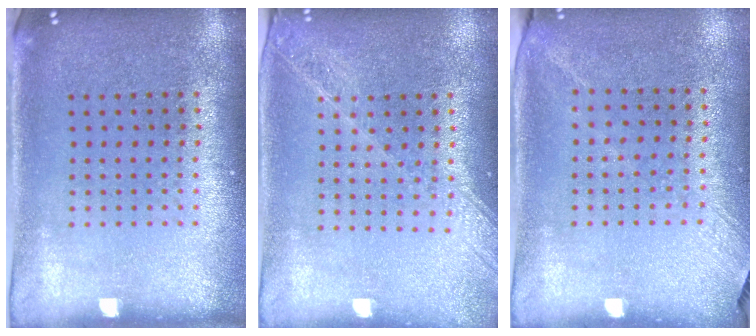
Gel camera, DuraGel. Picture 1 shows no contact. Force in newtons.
{"total": 1.7, "press": 1.5, "slide": 0.8}
{"total": 1.3, "press": 1.0, "slide": 0.9}